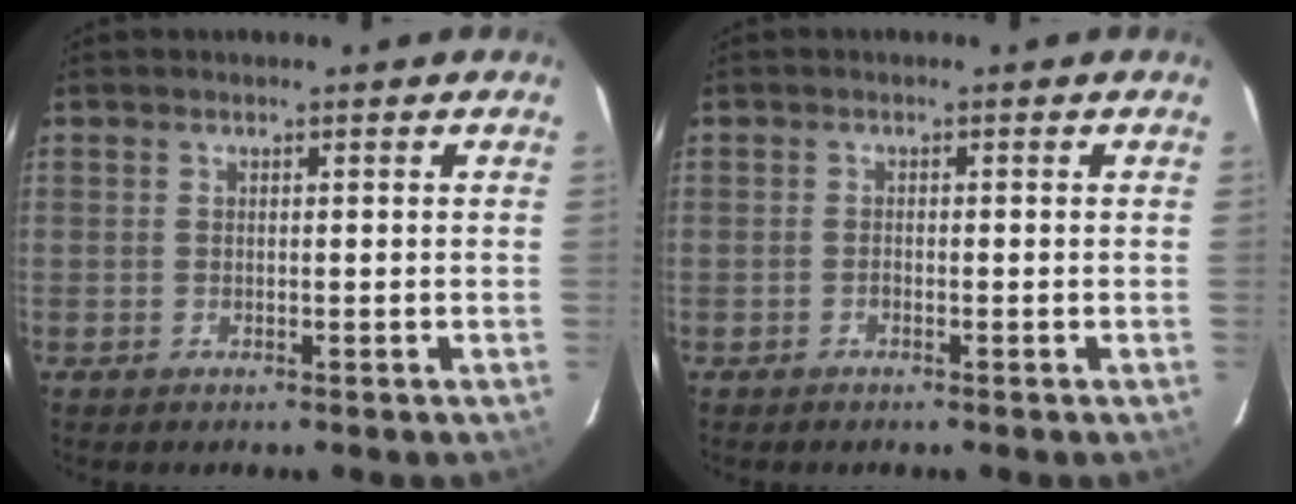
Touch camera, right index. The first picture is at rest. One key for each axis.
{"total": 0.5, "fx": -0.5, "fy": 0.2, "fz": 0.1, "tx": -0.001, "ty": 0.003, "tz": -0.008}